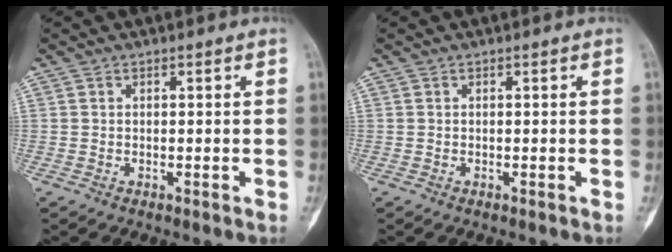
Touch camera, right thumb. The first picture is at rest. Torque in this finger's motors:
{"motor_torque": [0.13, 0.03, 0.06, -0.02, 0.02]}